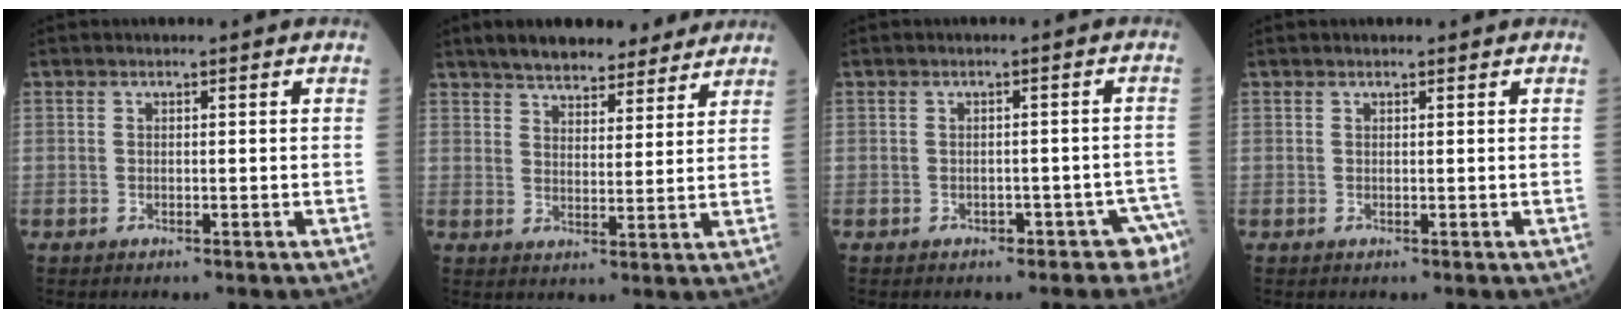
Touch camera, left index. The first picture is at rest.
{"total": 12.8, "force": [11.1, 3.9, 5.1], "torque": [-0.063, 0.022, 0.160]}
{"total": 3.7, "force": [-2.6, 2.3, 1.2], "torque": [0.002, 0.021, -0.029]}
{"total": 0.6, "force": [0.6, 0.2, 0.1], "torque": [-0.007, 0.011, 0.010]}